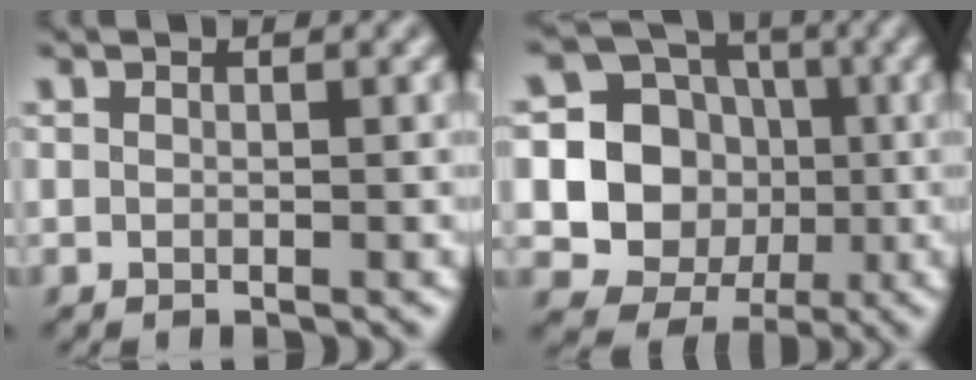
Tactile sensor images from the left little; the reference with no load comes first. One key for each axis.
{"total": 10.2, "fx": -0.9, "fy": 9.4, "fz": 3.6, "tx": -0.071, "ty": 0.006, "tz": -0.038}